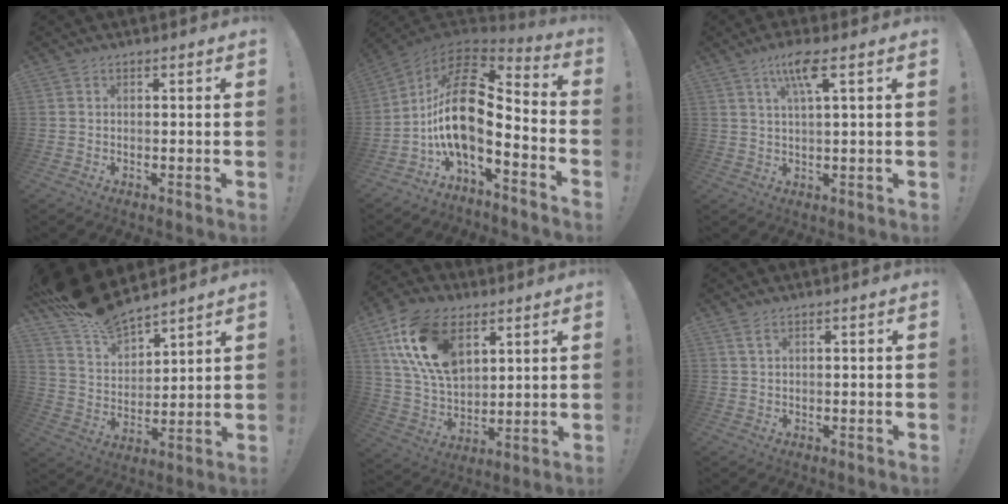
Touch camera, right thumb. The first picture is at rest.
{"total": 17.7, "force": [-0.1, 7.6, 15.9], "torque": [-0.316, -0.001, -0.005]}
{"total": 7.2, "force": [3.4, 0.9, 6.3], "torque": [-0.117, -0.001, 0.053]}
{"total": 12.5, "force": [11.7, 3.5, 3.0], "torque": [-0.083, -0.097, 0.211]}
{"total": 20.1, "force": [9.1, 12.4, 13.0], "torque": [-0.257, -0.038, 0.166]}
{"total": 2.3, "force": [1.4, 0.6, 1.7], "torque": [-0.027, -0.004, 0.023]}